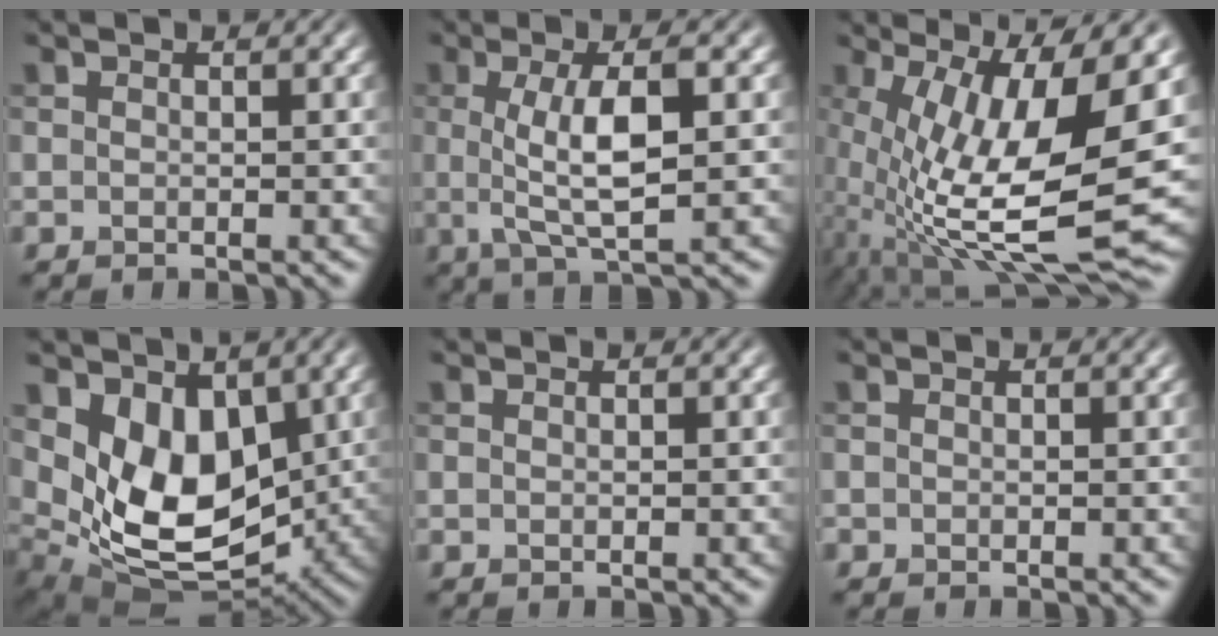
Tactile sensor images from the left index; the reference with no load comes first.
{"total": 5.9, "force": [0.3, 1.3, 5.7], "torque": [-0.109, 0.003, 0.005]}
{"total": 14.1, "force": [-1.2, 4.1, 13.5], "torque": [-0.254, -0.016, -0.012]}
{"total": 8.4, "force": [1.8, 5.5, 6.1], "torque": [-0.119, -0.030, 0.037]}
{"total": 0.0}
{"total": 0.0}